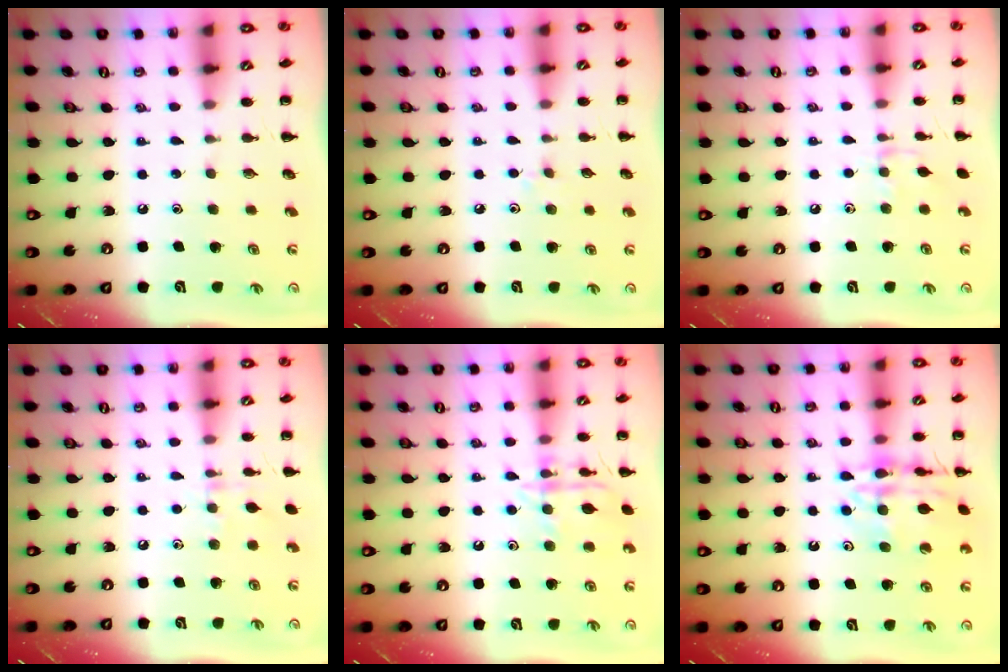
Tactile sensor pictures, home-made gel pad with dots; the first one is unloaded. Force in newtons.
{"total": 4.2, "press": 3.9, "slide": 1.5}
{"total": 6.0, "press": 5.7, "slide": 1.8}
{"total": 6.9, "press": 6.6, "slide": 1.9}
{"total": 13.0, "press": 13.0, "slide": 0.7}
{"total": 15.6, "press": 15.5, "slide": 1.3}